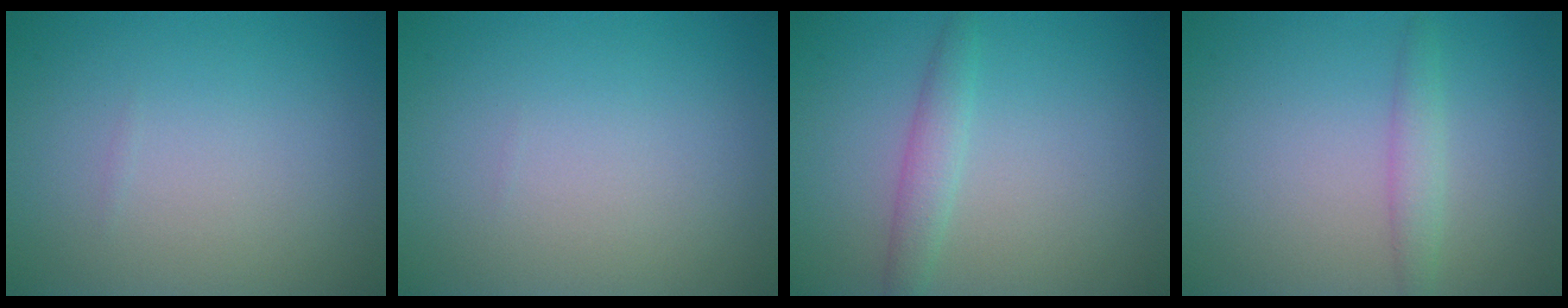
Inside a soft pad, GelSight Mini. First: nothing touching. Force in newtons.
{"total": 0.0}
{"total": 2.0, "press": 2.0, "slide": 0.0}
{"total": 1.7, "press": 1.6, "slide": 0.2}